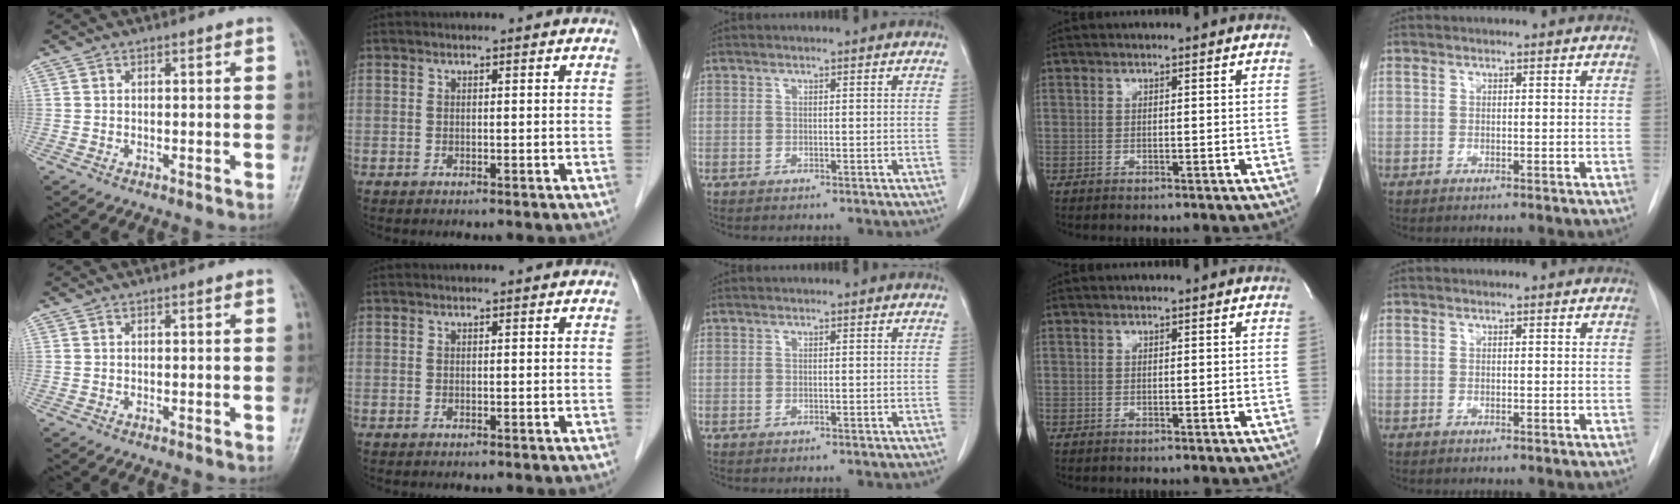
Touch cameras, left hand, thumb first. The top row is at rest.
{}